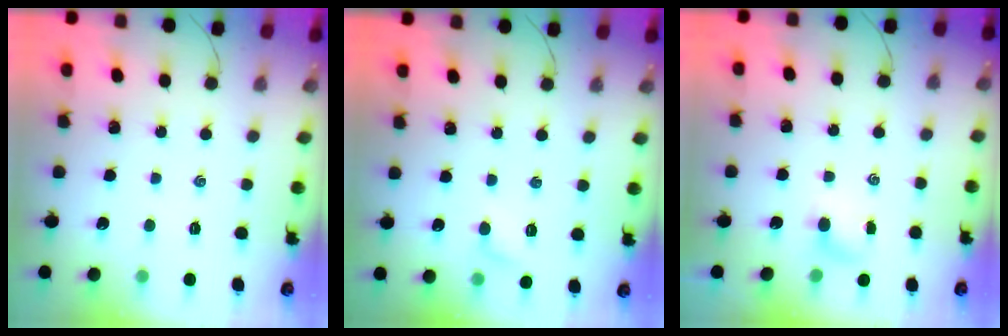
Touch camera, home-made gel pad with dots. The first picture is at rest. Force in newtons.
{"total": 5.3, "press": 5.1, "slide": 1.6}
{"total": 4.0, "press": 3.9, "slide": 1.0}